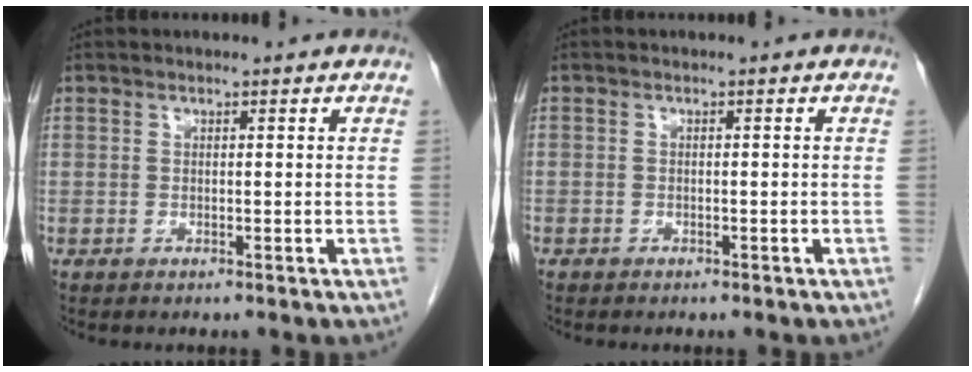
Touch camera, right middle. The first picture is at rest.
{"total": 0.7, "force": [-0.5, 0.5, 0.1], "torque": [-0.007, 0.003, -0.008]}